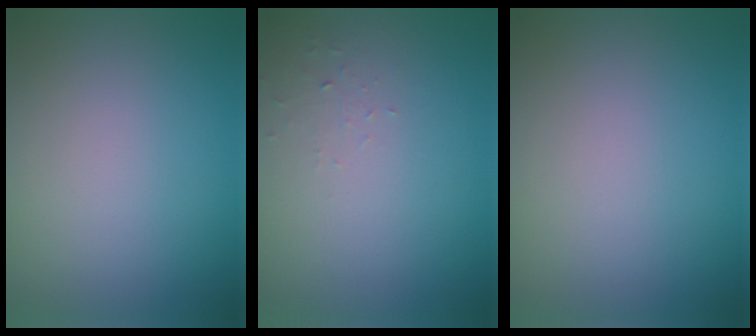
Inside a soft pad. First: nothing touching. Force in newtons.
{"total": 0.6, "press": 0.3, "slide": 0.6}
{"total": 0.0}